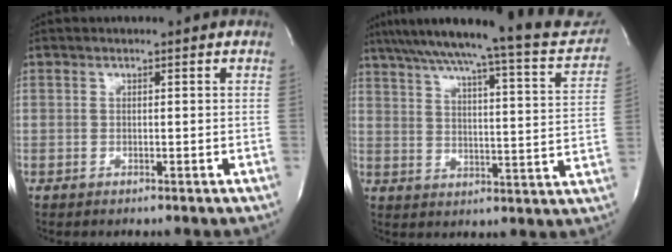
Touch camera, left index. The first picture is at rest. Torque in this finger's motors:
{"motor_torque": [0.47, -0.48, 0.50, 0.15]}